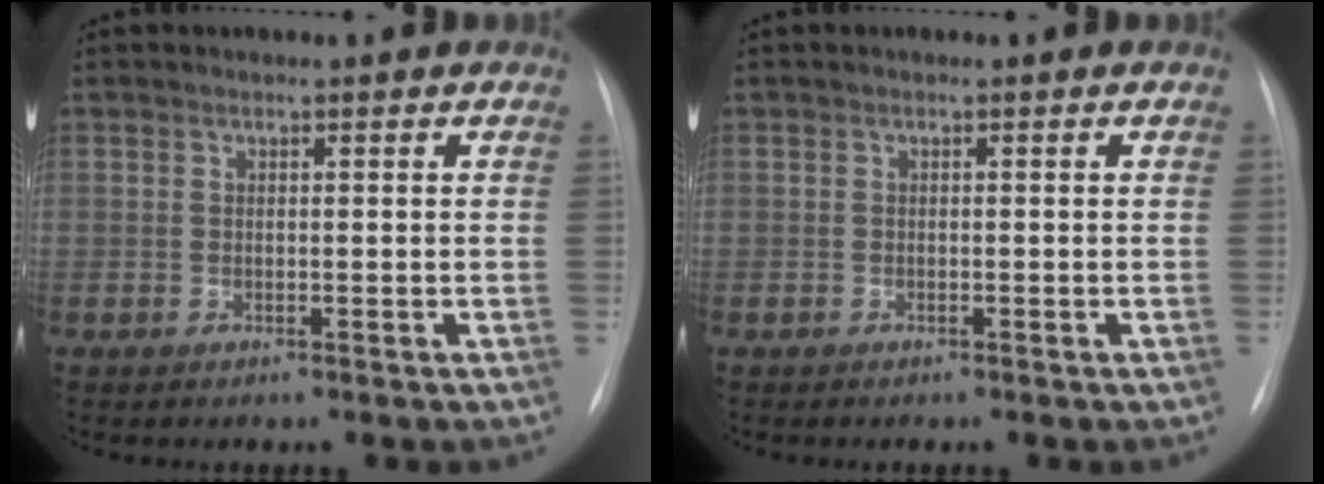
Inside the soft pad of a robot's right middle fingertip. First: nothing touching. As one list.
[{"total": 0.0}]